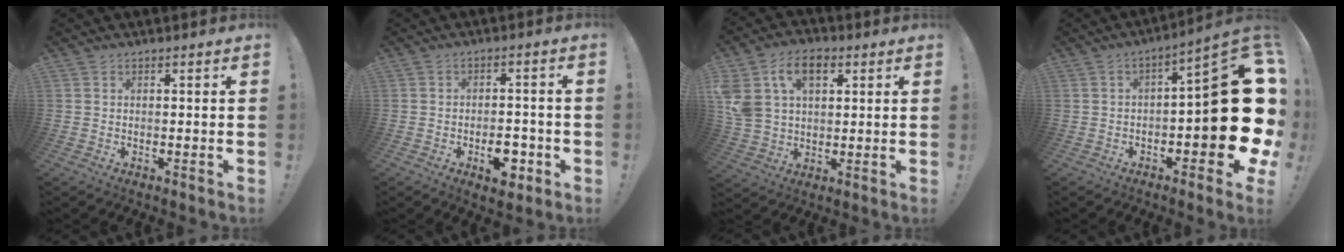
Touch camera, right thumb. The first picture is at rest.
{"total": 7.4, "force": [-3.3, 4.3, 5.1], "torque": [-0.063, 0.020, -0.049]}
{"total": 14.5, "force": [5.8, 9.8, 9.0], "torque": [-0.163, -0.013, 0.110]}
{"total": 20.0, "force": [-2.3, 6.7, 18.7], "torque": [-0.230, 0.007, -0.036]}